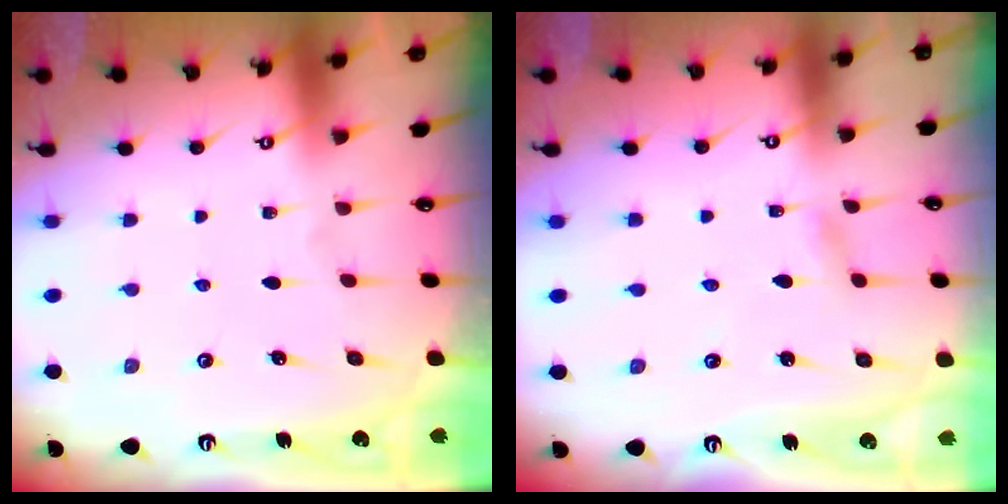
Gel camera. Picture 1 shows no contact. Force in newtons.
{"total": 1.5, "press": 1.5, "slide": 0.1}